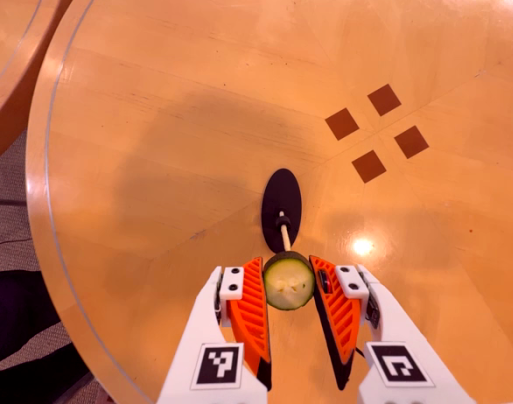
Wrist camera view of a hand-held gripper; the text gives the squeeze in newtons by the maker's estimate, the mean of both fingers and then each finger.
{"total": 9.2, "left": 8.8, "right": 9.6}